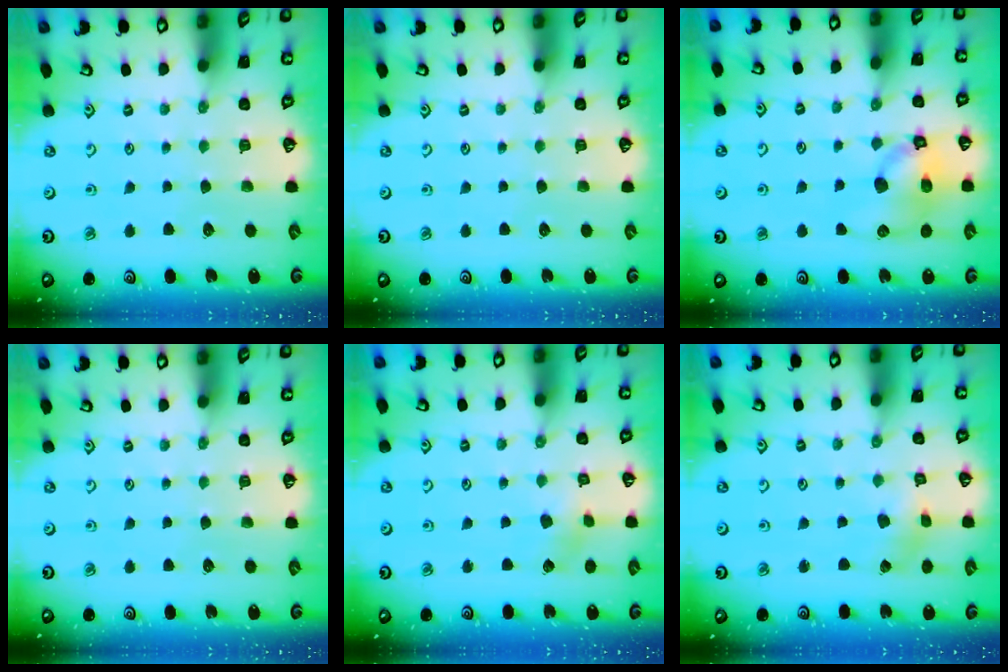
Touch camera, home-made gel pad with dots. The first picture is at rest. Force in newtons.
{"total": 0.0}
{"total": 11.6, "press": 11.5, "slide": 1.5}
{"total": 0.0}
{"total": 3.0, "press": 3.0, "slide": 0.4}
{"total": 1.6, "press": 1.5, "slide": 0.4}